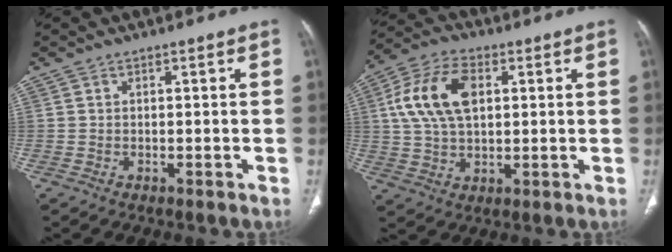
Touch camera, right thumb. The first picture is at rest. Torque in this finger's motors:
{"motor_torque": [-0.15, 0.82, 0.73, -0.22, 0.15]}